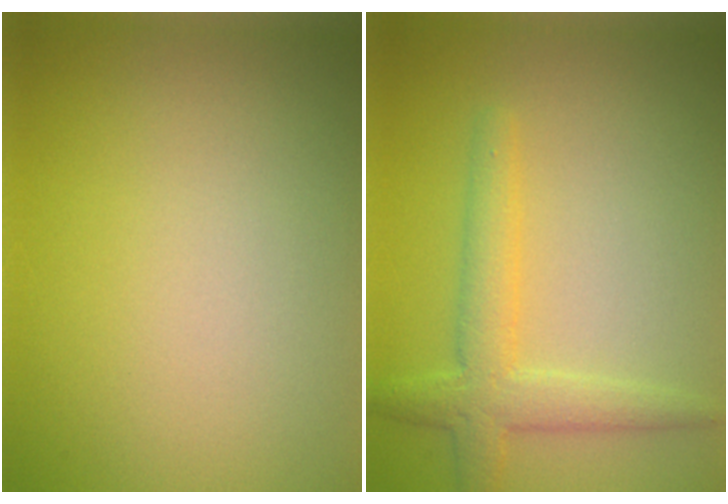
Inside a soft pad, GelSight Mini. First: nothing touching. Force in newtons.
{"total": 3.5, "press": 3.5, "slide": 0.2}